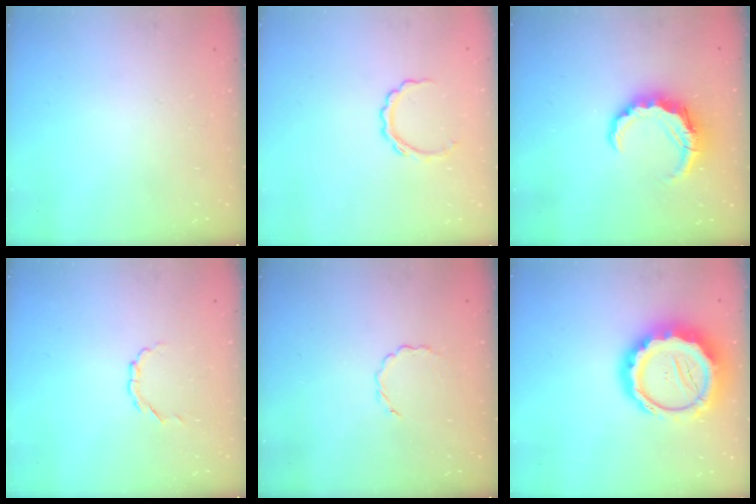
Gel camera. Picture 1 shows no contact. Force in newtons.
{"total": 4.6, "press": 4.6, "slide": 0.3}
{"total": 8.2, "press": 8.1, "slide": 0.9}
{"total": 2.8, "press": 2.7, "slide": 0.8}
{"total": 2.7, "press": 2.5, "slide": 1.0}
{"total": 16.7, "press": 16.4, "slide": 3.5}